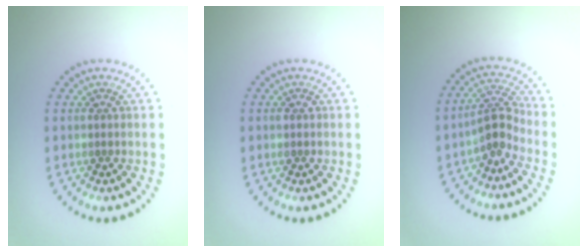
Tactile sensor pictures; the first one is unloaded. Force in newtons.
{"total": 0.9, "press": 0.8, "slide": 0.2}
{"total": 2.6, "press": 1.8, "slide": 1.9}